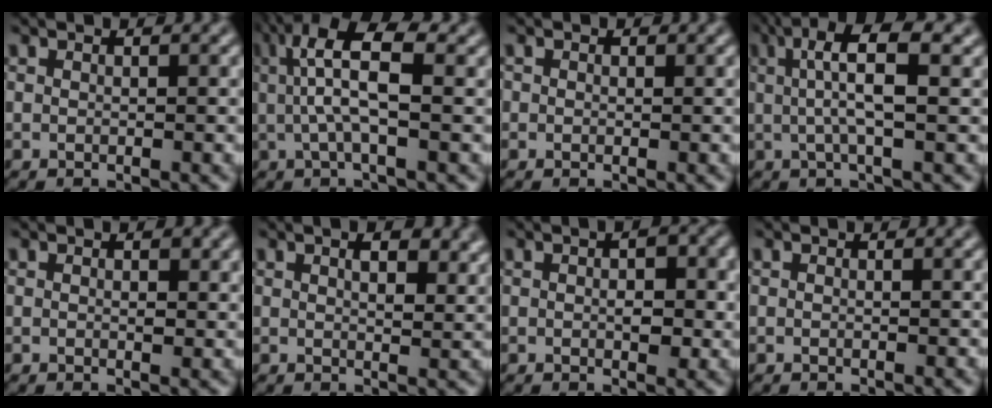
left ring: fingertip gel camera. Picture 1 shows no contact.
{"total": 6.1, "force": [0.7, 1.9, 5.7], "torque": [-0.115, 0.018, 0.010]}
{"total": 0.6, "force": [0.0, 0.6, 0.1], "torque": [-0.001, 0.005, -0.001]}
{"total": 5.5, "force": [0.7, 1.2, 5.3], "torque": [-0.098, 0.015, 0.014]}
{"total": 1.0, "force": [0.1, 0.5, 0.9], "torque": [-0.011, 0.003, 0.009]}
{"total": 3.4, "force": [1.7, 1.5, 2.6], "torque": [-0.029, 0.014, 0.020]}
{"total": 3.0, "force": [0.0, 1.5, 2.5], "torque": [-0.035, 0.008, 0.003]}
{"total": 0.0}